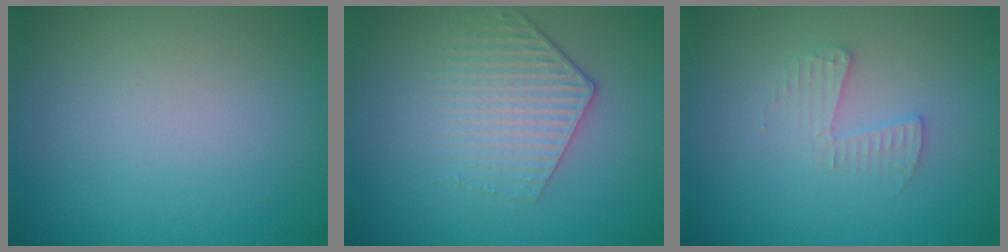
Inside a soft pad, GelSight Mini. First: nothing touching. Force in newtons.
{"total": 3.5, "press": 2.9, "slide": 2.0}
{"total": 1.6, "press": 1.6, "slide": 0.1}